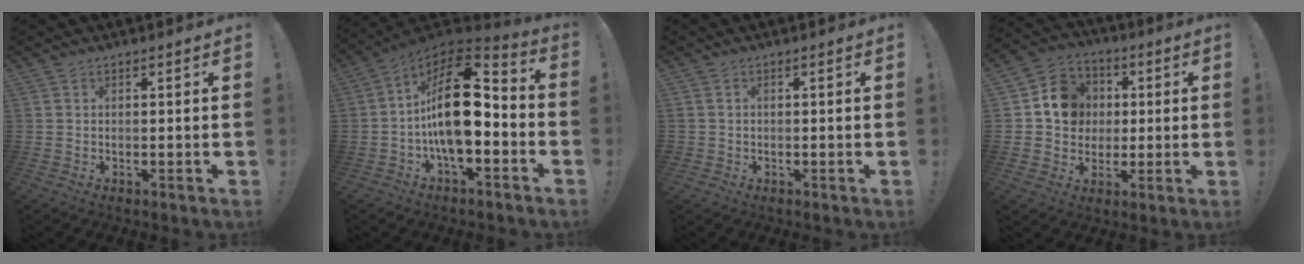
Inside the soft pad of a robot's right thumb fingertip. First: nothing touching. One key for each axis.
{"total": 20.3, "fx": -0.2, "fy": 10.2, "fz": 17.5, "tx": -0.288, "ty": 0.009, "tz": 0.000}
{"total": 1.1, "fx": -0.2, "fy": 1.1, "fz": 0.2, "tx": -0.007, "ty": 0.004, "tz": -0.003}
{"total": 12.5, "fx": 1.6, "fy": 11.4, "fz": 4.7, "tx": -0.050, "ty": 0.008, "tz": 0.040}